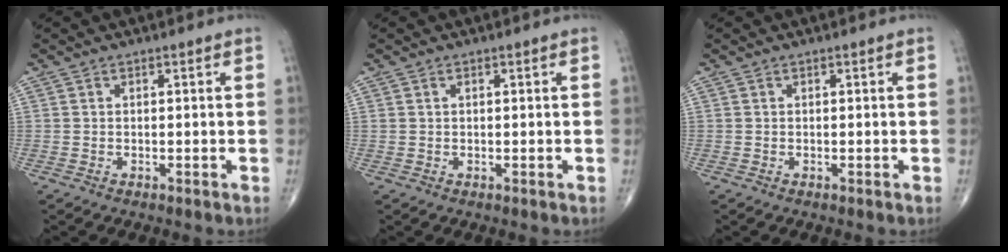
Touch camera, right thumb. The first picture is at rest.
{"total": 0.5, "force": [0.3, 0.3, 0.3], "torque": [-0.006, 0.005, 0.006]}
{"total": 0.0}